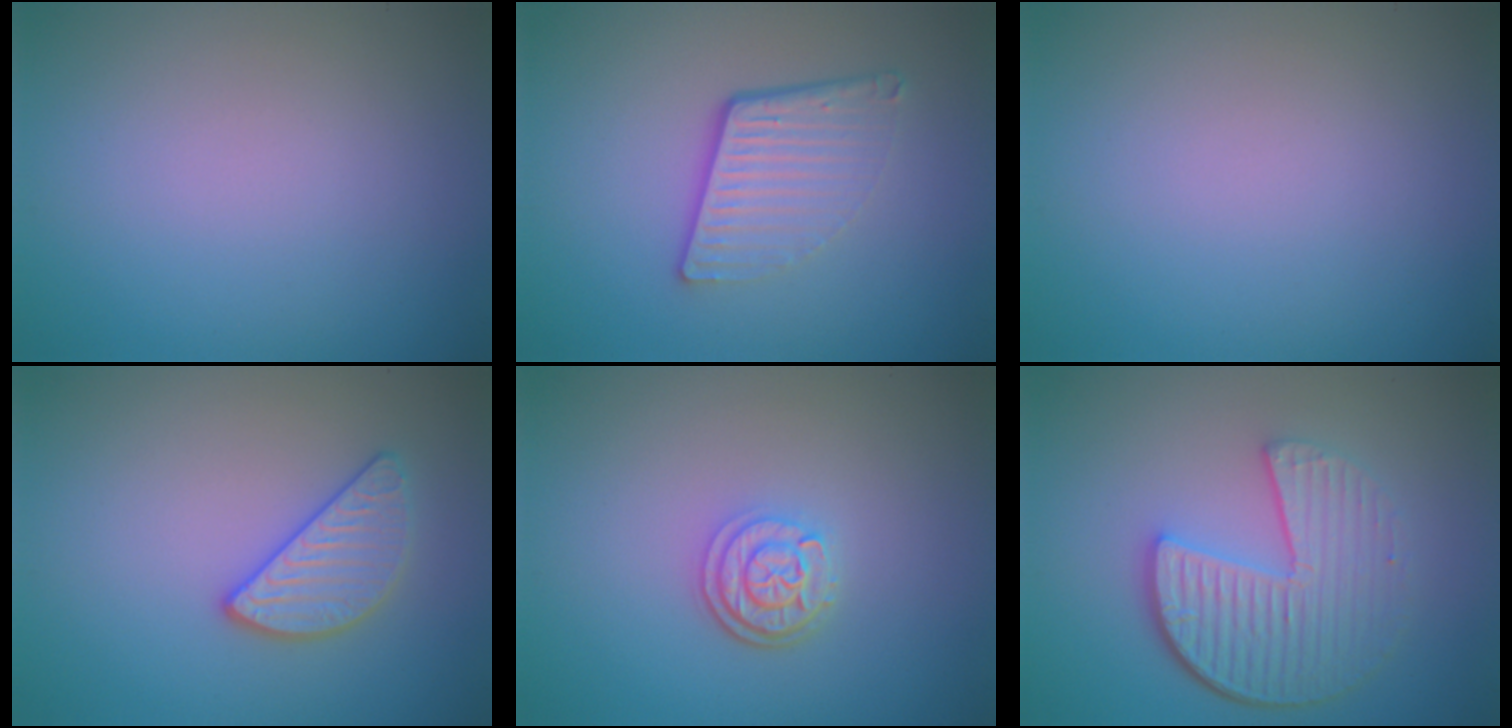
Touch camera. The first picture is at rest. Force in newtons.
{"total": 4.4, "press": 2.9, "slide": 3.4}
{"total": 0.0}
{"total": 2.8, "press": 2.7, "slide": 0.4}
{"total": 2.9, "press": 2.4, "slide": 1.7}
{"total": 6.1, "press": 4.4, "slide": 4.2}